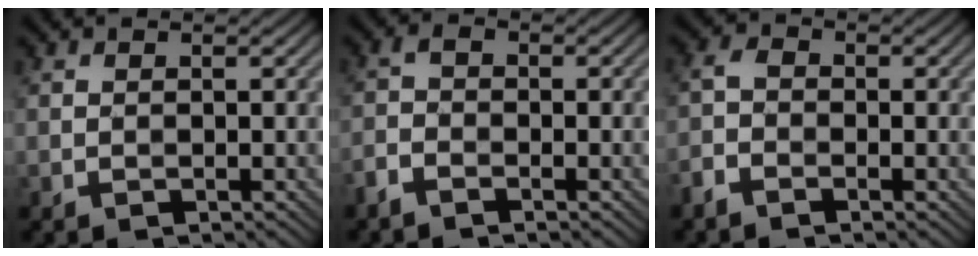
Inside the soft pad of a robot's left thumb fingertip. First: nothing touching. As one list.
[{"total": 3.1, "force": [-2.1, 1.2, 2.0], "torque": [-0.042, -0.001, -0.052]}, {"total": 2.9, "force": [-1.9, 1.5, 1.6], "torque": [-0.034, 0.002, -0.052]}]